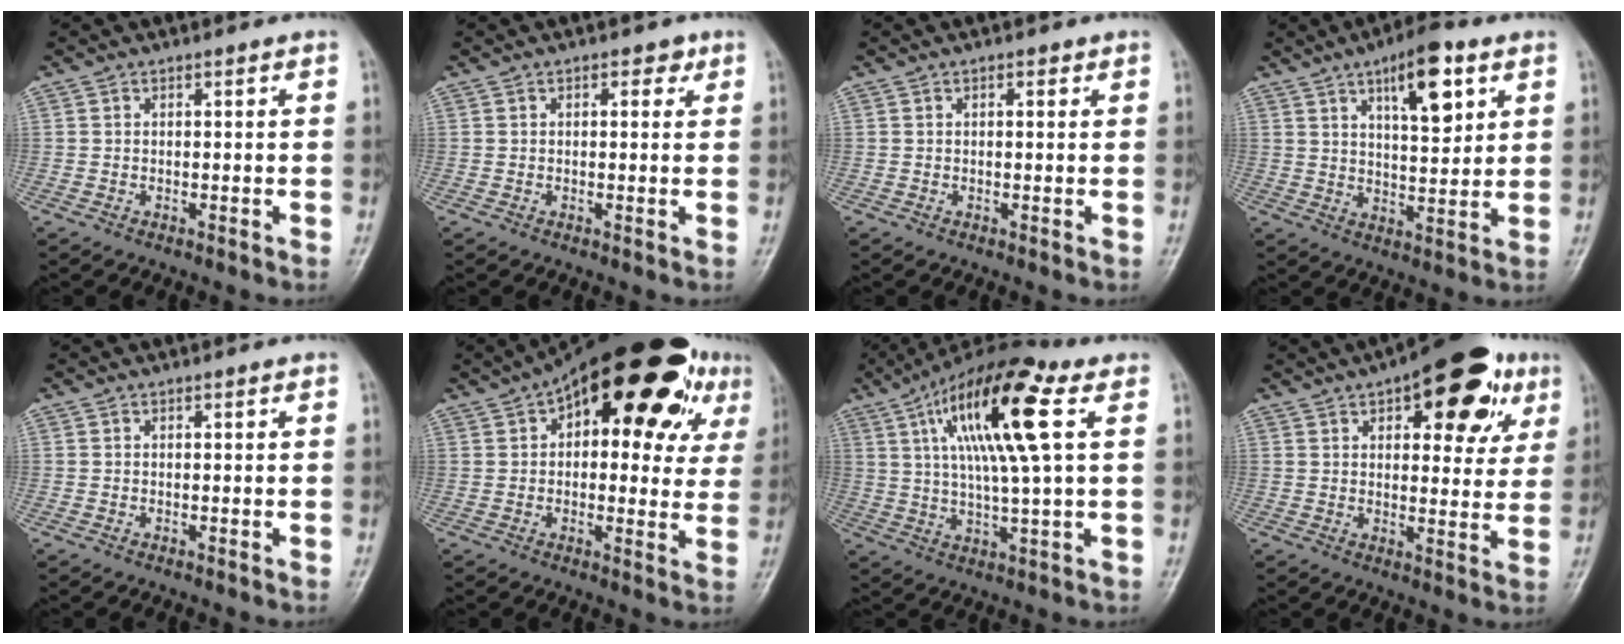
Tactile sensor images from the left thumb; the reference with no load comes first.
{"total": 2.0, "force": [0.9, 1.3, 1.2], "torque": [-0.001, 0.000, 0.008]}
{"total": 1.0, "force": [0.5, 0.5, 0.7], "torque": [-0.005, 0.000, 0.003]}
{"total": 11.7, "force": [5.6, 4.3, 9.3], "torque": [-0.121, -0.026, 0.087]}
{"total": 0.0}
{"total": 23.4, "force": [10.3, 11.0, 17.9], "torque": [-0.223, 0.017, 0.142]}
{"total": 17.9, "force": [5.7, 3.9, 16.5], "torque": [-0.303, 0.007, 0.091]}
{"total": 18.7, "force": [9.0, 8.5, 14.0], "torque": [-0.140, -0.013, 0.117]}